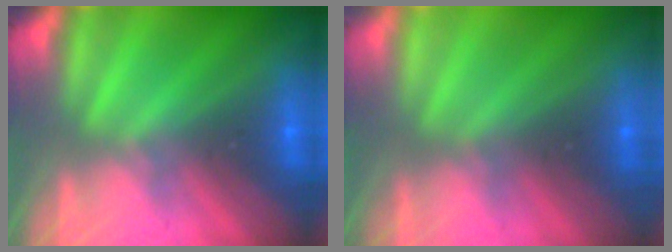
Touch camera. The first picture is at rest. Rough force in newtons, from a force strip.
{"total": 3.0}